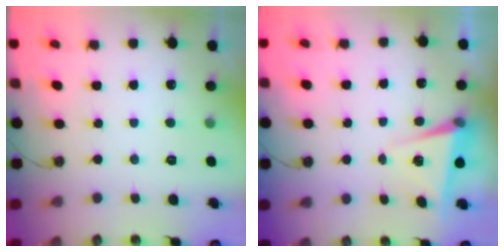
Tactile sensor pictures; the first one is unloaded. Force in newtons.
{"total": 6.2, "press": 5.9, "slide": 1.9}